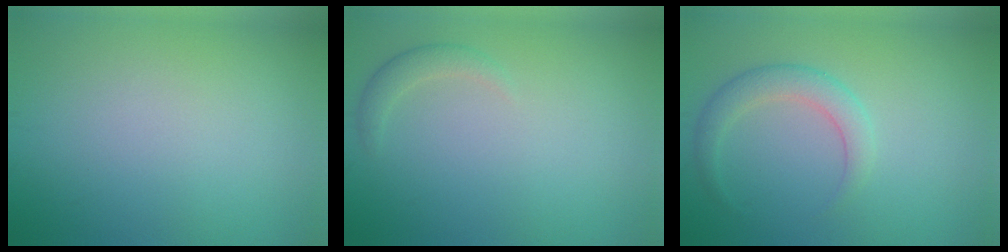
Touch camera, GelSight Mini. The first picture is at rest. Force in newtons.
{"total": 1.5, "press": 1.5, "slide": 0.1}
{"total": 2.6, "press": 2.6, "slide": 0.2}